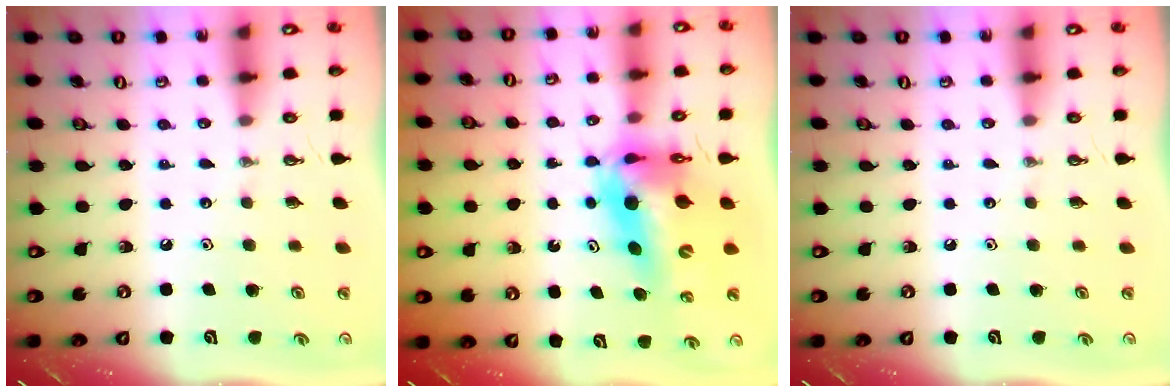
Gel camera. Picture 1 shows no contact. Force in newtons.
{"total": 12.2, "press": 12.2, "slide": 1.2}
{"total": 0.0}